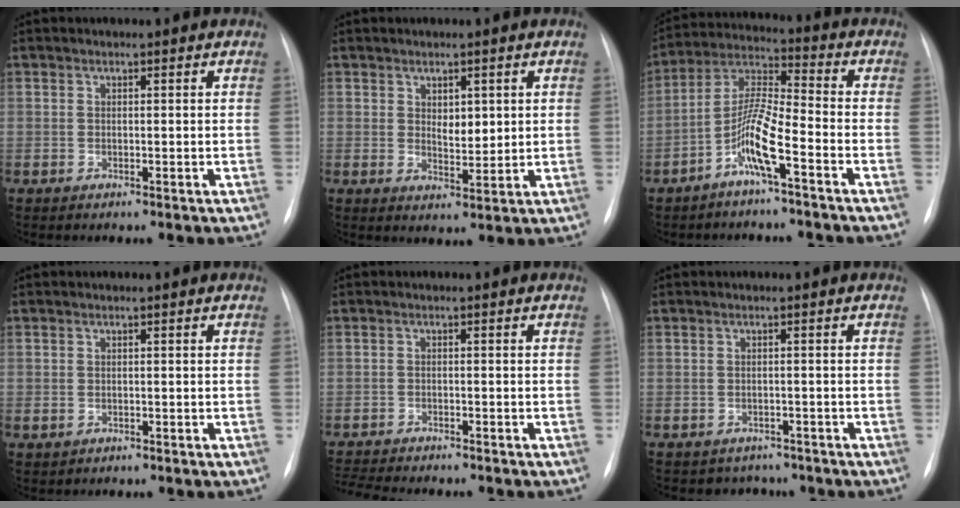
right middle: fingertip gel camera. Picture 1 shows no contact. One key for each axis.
{"total": 3.5, "fx": 1.1, "fy": 1.8, "fz": 2.7, "tx": -0.044, "ty": -0.003, "tz": 0.024}
{"total": 8.5, "fx": -4.2, "fy": 0.6, "fz": 7.4, "tx": -0.159, "ty": 0.013, "tz": -0.084}
{"total": 1.0, "fx": -0.2, "fy": 0.8, "fz": 0.5, "tx": -0.010, "ty": 0.003, "tz": 0.001}
{"total": 8.9, "fx": -8.1, "fy": 1.4, "fz": 3.5, "tx": -0.056, "ty": -0.008, "tz": -0.121}
{"total": 3.4, "fx": -2.7, "fy": 2.0, "fz": -0.3, "tx": 0.002, "ty": 0.013, "tz": -0.035}